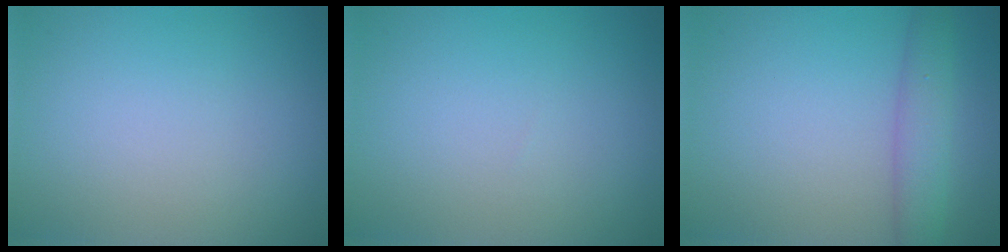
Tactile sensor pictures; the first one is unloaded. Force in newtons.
{"total": 0.0}
{"total": 3.0, "press": 3.0, "slide": 0.2}